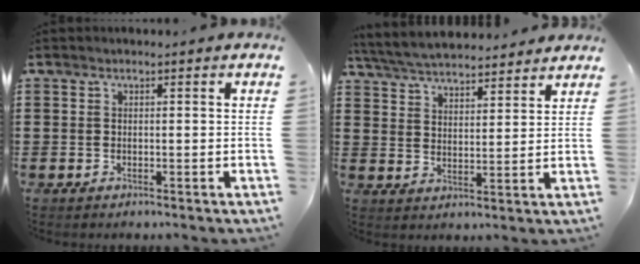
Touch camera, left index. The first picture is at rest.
{"total": 5.6, "force": [5.4, 0.7, 1.0], "torque": [-0.045, -0.023, 0.097]}